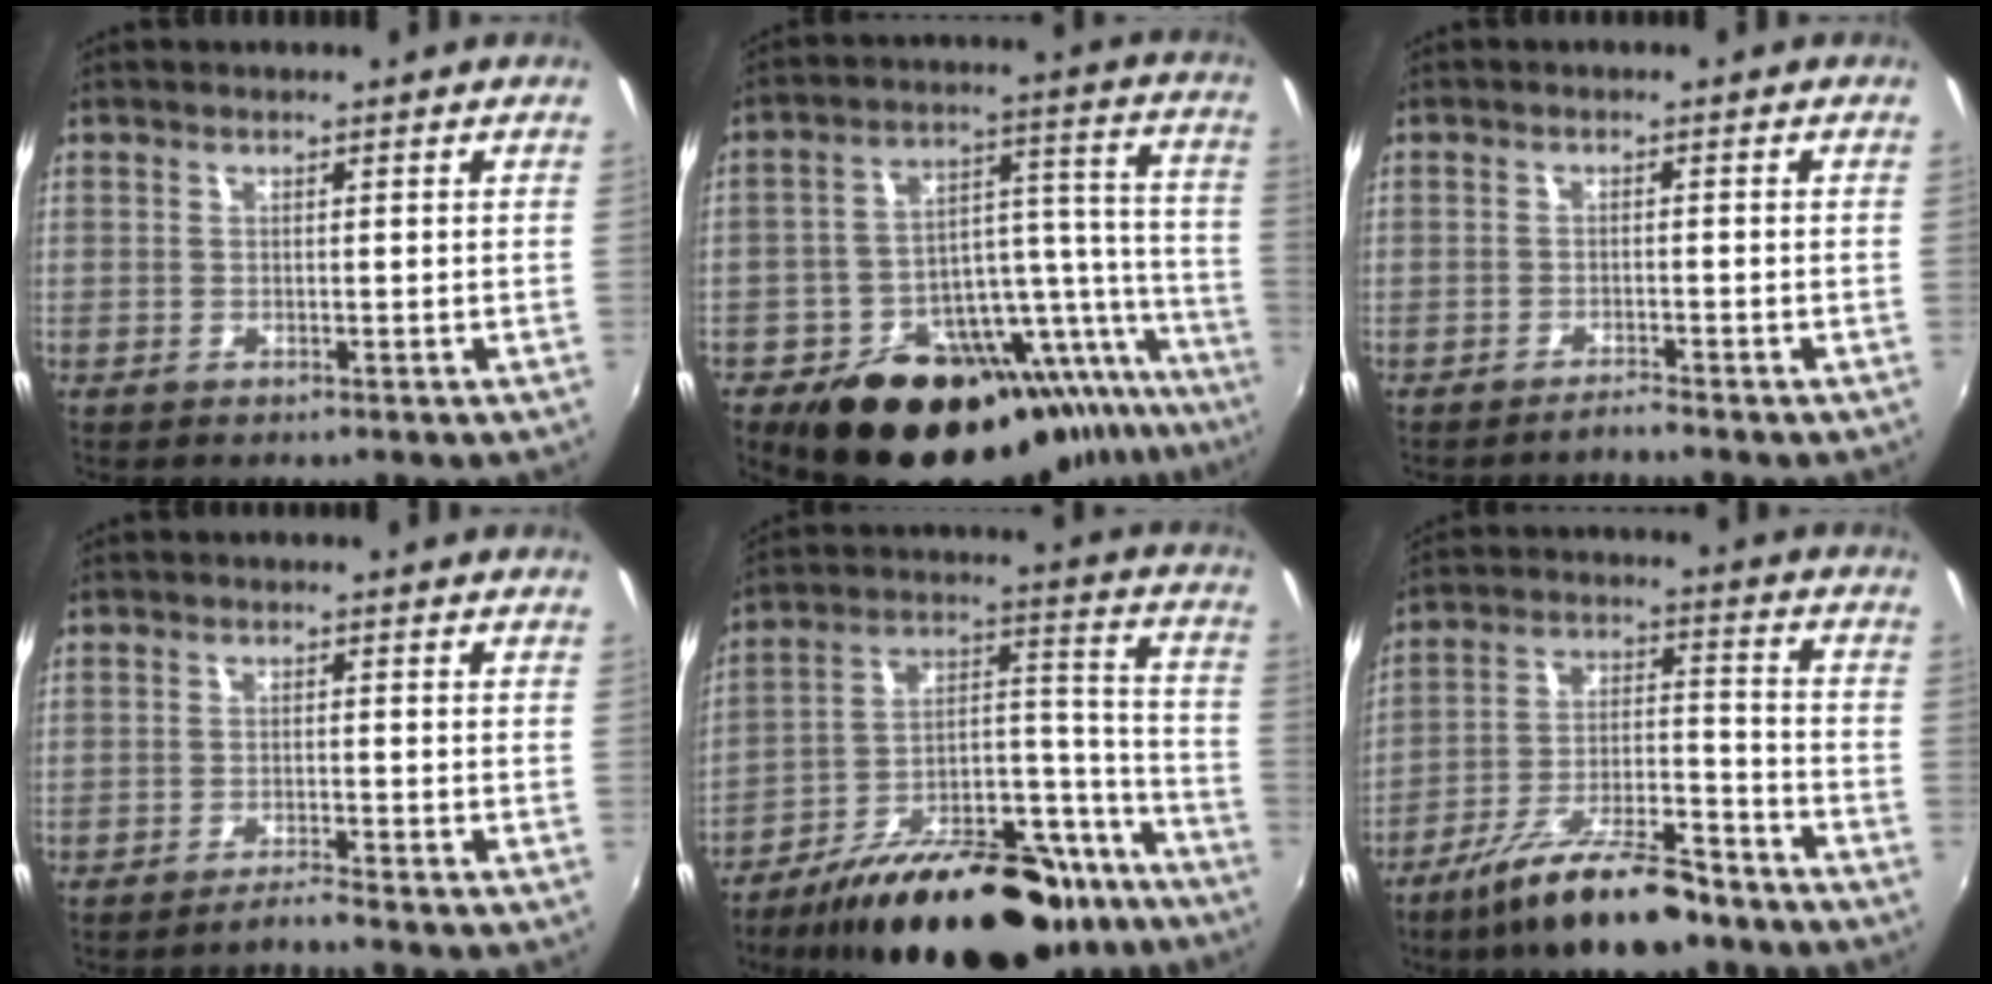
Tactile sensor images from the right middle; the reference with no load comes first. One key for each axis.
{"total": 26.8, "fx": -21.7, "fy": 10.3, "fz": 12.0, "tx": -0.155, "ty": 0.037, "tz": -0.301}
{"total": 1.4, "fx": -1.4, "fy": -0.4, "fz": 0.2, "tx": -0.005, "ty": -0.002, "tz": -0.025}
{"total": 1.9, "fx": -1.8, "fy": -0.8, "fz": 0.3, "tx": -0.015, "ty": 0.001, "tz": -0.033}
{"total": 30.4, "fx": -22.3, "fy": 11.6, "fz": 17.0, "tx": -0.235, "ty": 0.038, "tz": -0.314}
{"total": 15.5, "fx": -11.8, "fy": 4.0, "fz": 9.2, "tx": -0.173, "ty": -0.002, "tz": -0.196}